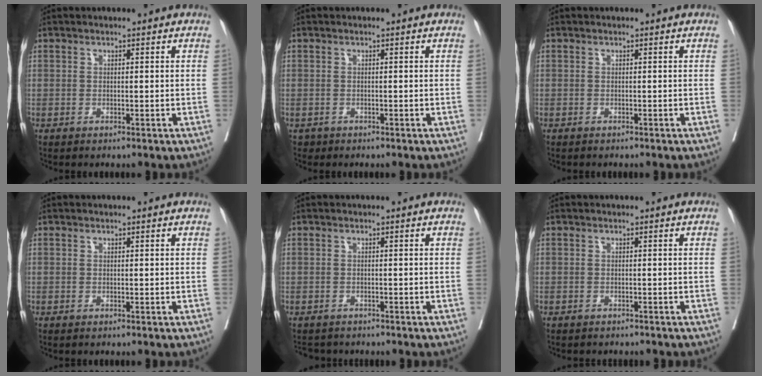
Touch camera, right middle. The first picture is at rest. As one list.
[{"total": 0.7, "force": [-0.5, 0.4, -0.1], "torque": [-0.012, -0.001, -0.007]}, {"total": 1.0, "force": [-0.9, 0.2, 0.3], "torque": [-0.013, -0.004, -0.014]}, {"total": 0.0}, {"total": 2.9, "force": [-2.7, 1.1, -0.3], "torque": [-0.001, -0.004, -0.040]}, {"total": 3.3, "force": [-3.1, 0.9, 0.8], "torque": [-0.016, -0.004, -0.038]}]